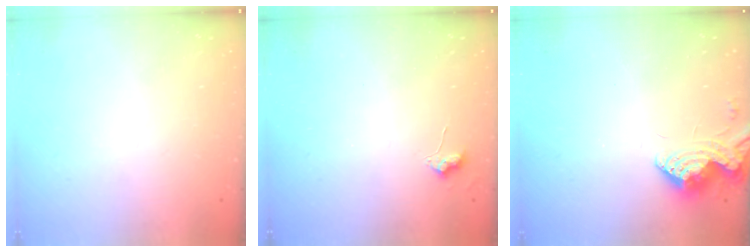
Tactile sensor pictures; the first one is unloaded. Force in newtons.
{"total": 6.5, "press": 6.4, "slide": 0.9}
{"total": 9.0, "press": 9.0, "slide": 0.3}